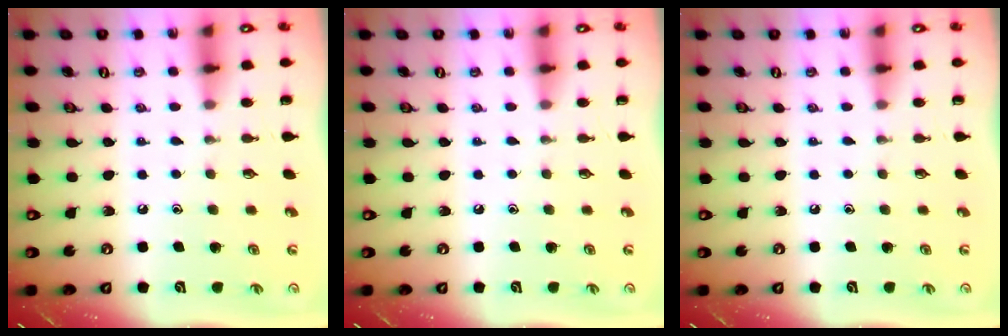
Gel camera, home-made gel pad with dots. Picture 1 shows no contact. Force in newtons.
{"total": 0.0}
{"total": 0.0}